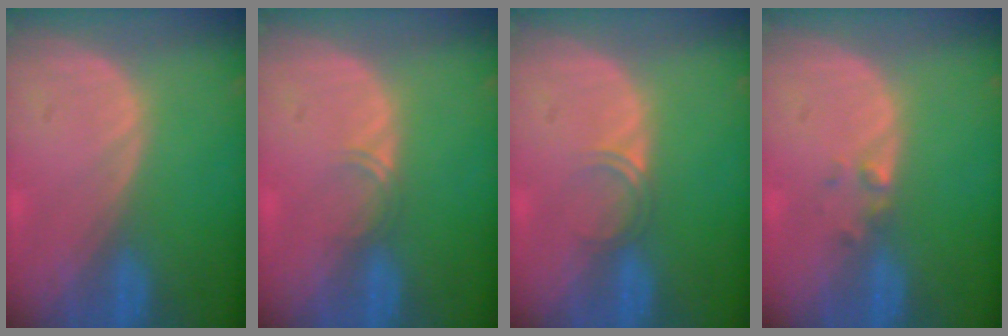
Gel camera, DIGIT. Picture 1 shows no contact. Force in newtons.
{"total": 1.4, "press": 1.1, "slide": 0.9}
{"total": 1.8, "press": 1.5, "slide": 1.1}
{"total": 1.4, "press": 1.2, "slide": 0.7}